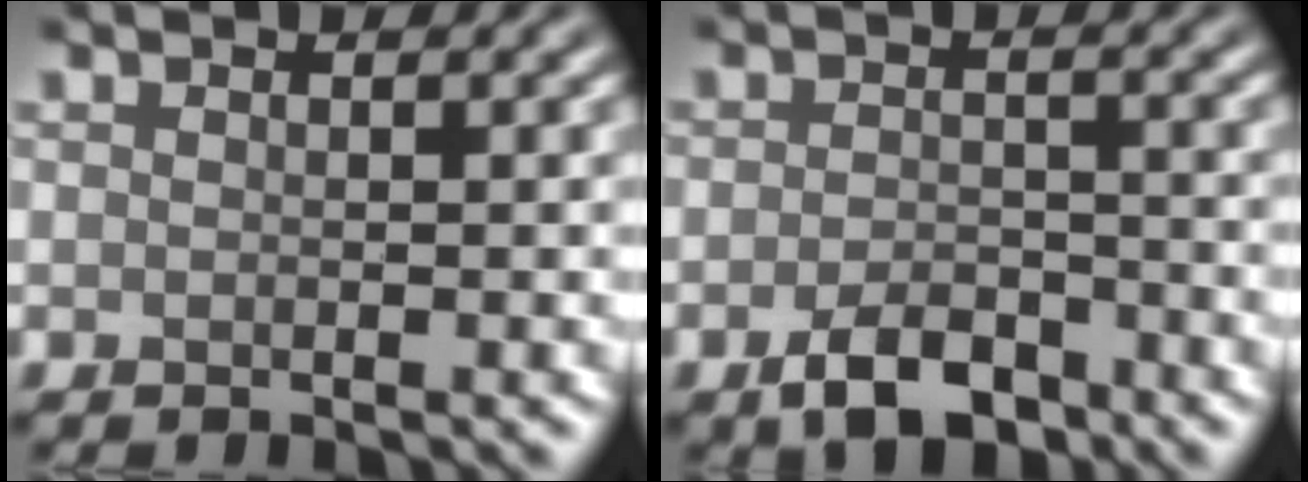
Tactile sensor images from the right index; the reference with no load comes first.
{"total": 3.9, "force": [-2.5, 2.0, 2.3], "torque": [-0.037, -0.001, -0.047]}